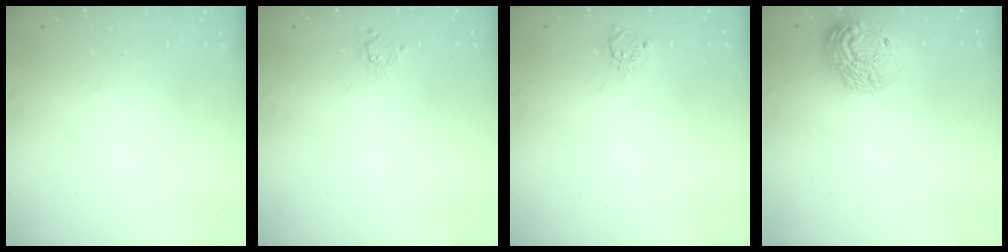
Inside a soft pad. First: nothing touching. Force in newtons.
{"total": 3.3, "press": 3.3, "slide": 0.4}
{"total": 4.8, "press": 4.8, "slide": 0.4}
{"total": 16.2, "press": 16.2, "slide": 1.2}